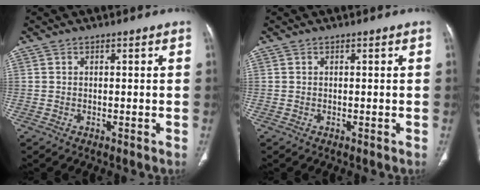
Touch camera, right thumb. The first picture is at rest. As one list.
[{"total": 0.0}]